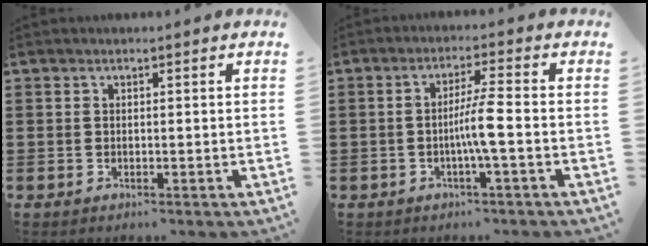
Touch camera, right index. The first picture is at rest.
{"total": 4.8, "force": [-1.0, -0.2, 4.6], "torque": [-0.090, -0.007, -0.024]}